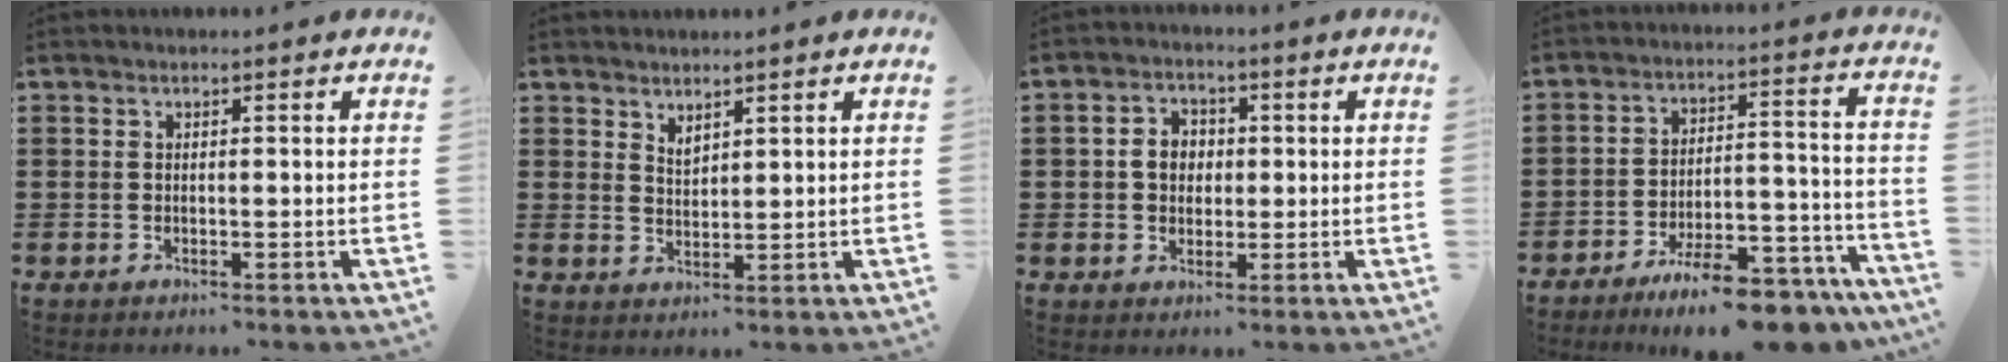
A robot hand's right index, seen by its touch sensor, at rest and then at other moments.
{"total": 1.9, "force": [1.9, 0.5, 0.3], "torque": [-0.010, 0.001, 0.037]}
{"total": 4.0, "force": [0.1, 3.3, 2.2], "torque": [-0.055, 0.011, -0.002]}
{"total": 10.7, "force": [-9.1, 1.5, 5.4], "torque": [-0.067, 0.039, -0.164]}